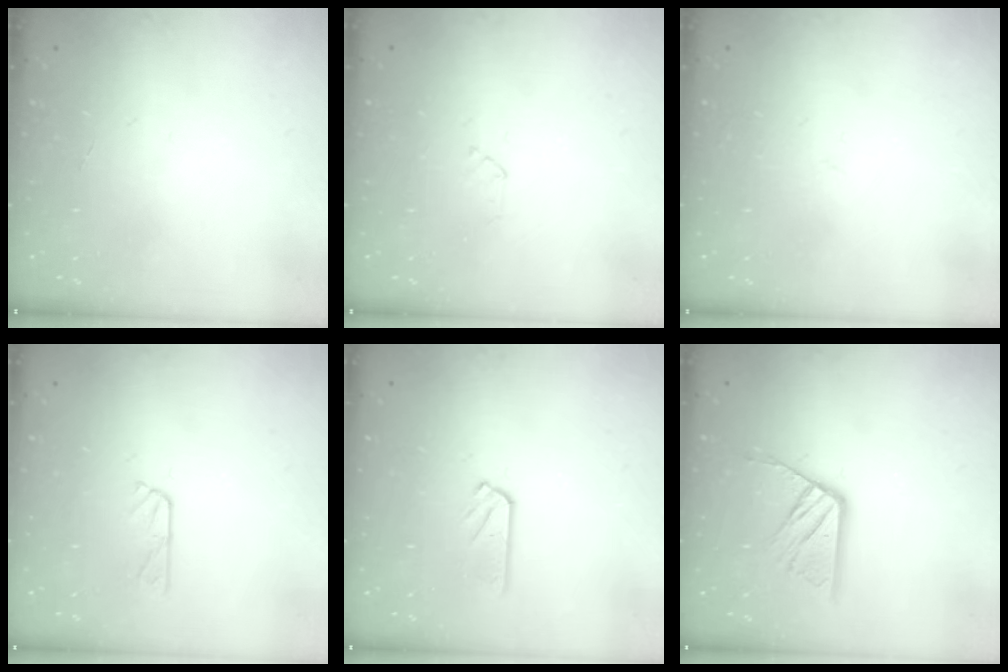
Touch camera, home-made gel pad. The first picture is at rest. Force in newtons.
{"total": 3.0, "press": 3.0, "slide": 0.4}
{"total": 2.5, "press": 2.5, "slide": 0.3}
{"total": 4.6, "press": 4.5, "slide": 0.5}
{"total": 5.4, "press": 5.3, "slide": 0.5}
{"total": 10.5, "press": 10.5, "slide": 0.7}